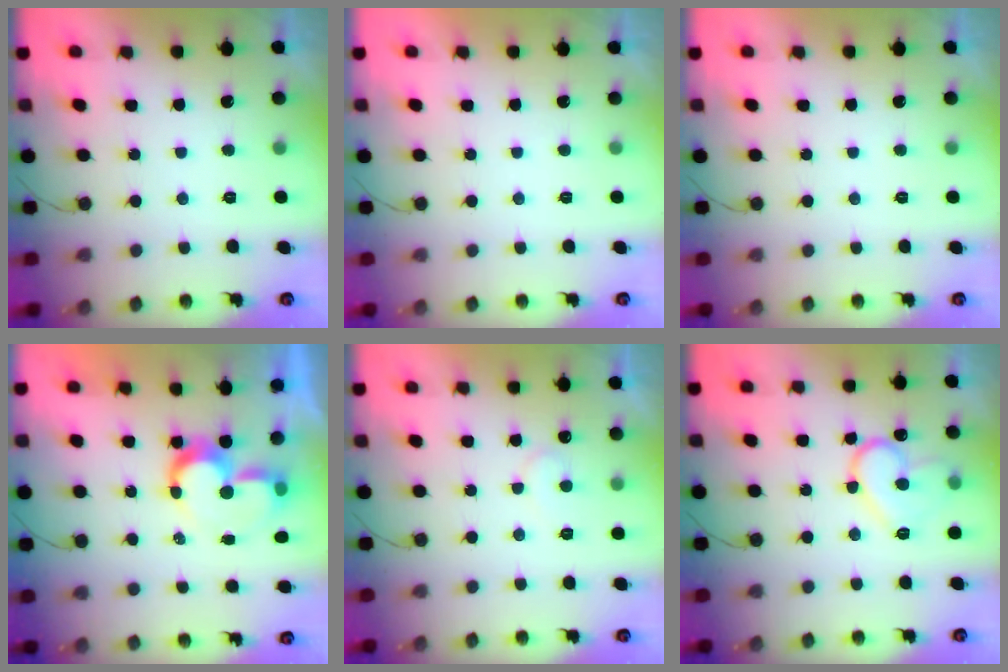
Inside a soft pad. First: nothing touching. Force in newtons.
{"total": 1.8, "press": 1.8, "slide": 0.1}
{"total": 0.0}
{"total": 9.1, "press": 9.1, "slide": 0.7}
{"total": 5.8, "press": 5.8, "slide": 0.3}
{"total": 13.7, "press": 13.7, "slide": 0.9}